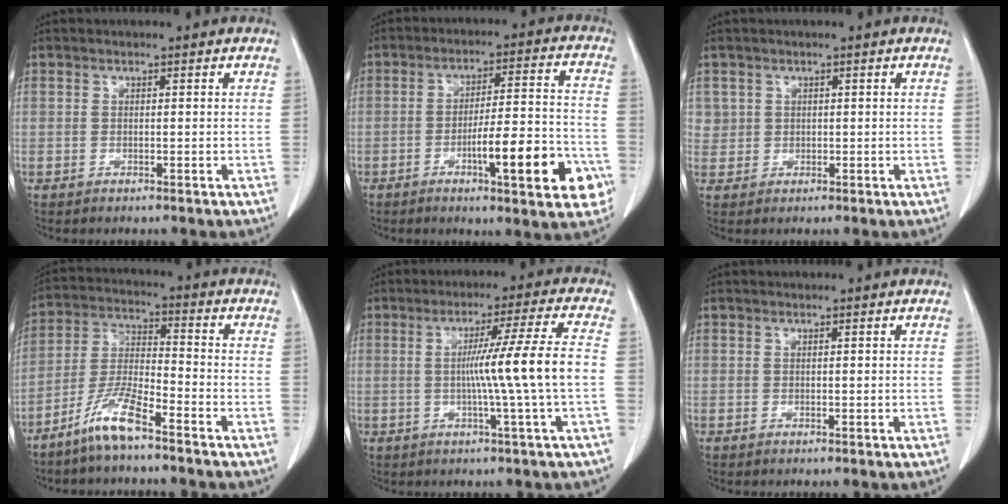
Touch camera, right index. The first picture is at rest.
{"total": 14.4, "force": [-5.7, 2.1, 13.0], "torque": [-0.178, 0.010, -0.078]}
{"total": 2.0, "force": [0.8, 1.9, -0.1], "torque": [0.021, 0.001, 0.007]}
{"total": 8.2, "force": [-6.0, 0.9, 5.6], "torque": [-0.125, -0.012, -0.124]}
{"total": 9.6, "force": [-1.0, -2.5, 9.2], "torque": [-0.152, 0.003, -0.010]}
{"total": 0.0}